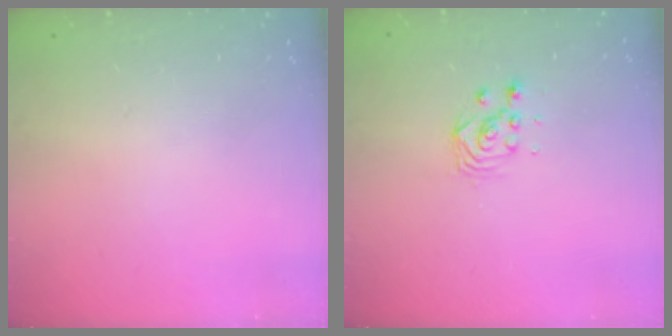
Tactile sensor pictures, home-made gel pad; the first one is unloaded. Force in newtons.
{"total": 3.0, "press": 2.9, "slide": 0.3}